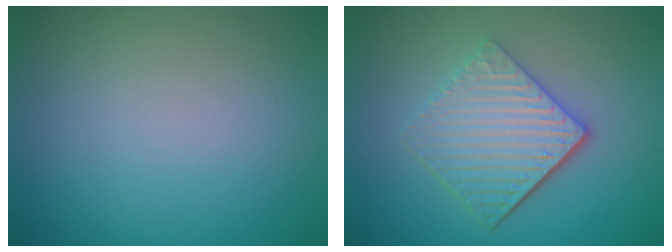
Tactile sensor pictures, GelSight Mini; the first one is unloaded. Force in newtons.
{"total": 5.4, "press": 3.8, "slide": 3.8}